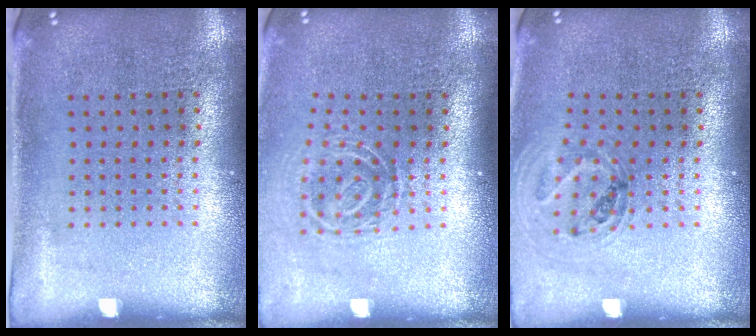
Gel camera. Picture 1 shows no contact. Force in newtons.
{"total": 1.8, "press": 1.2, "slide": 1.4}
{"total": 1.0, "press": 0.9, "slide": 0.2}